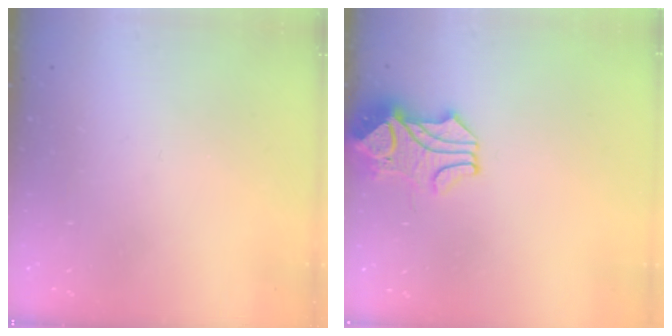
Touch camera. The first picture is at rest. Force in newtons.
{"total": 2.3, "press": 2.0, "slide": 1.2}